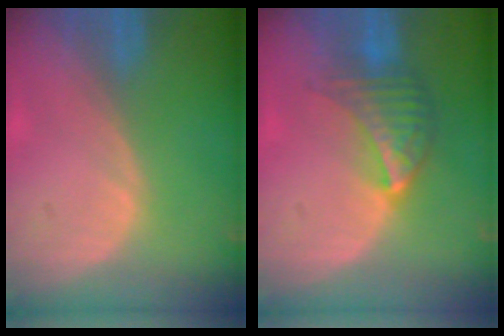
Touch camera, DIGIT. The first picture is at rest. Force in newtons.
{"total": 7.1, "press": 6.3, "slide": 3.3}